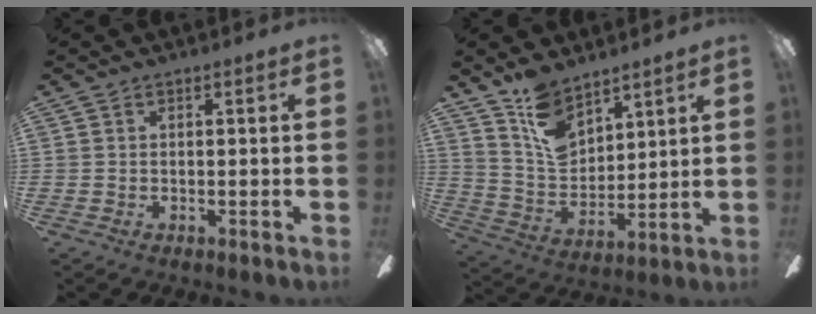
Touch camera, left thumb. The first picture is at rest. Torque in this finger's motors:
{"motor_torque": [0.26, 0.24, -0.21, -0.08, 0.05]}